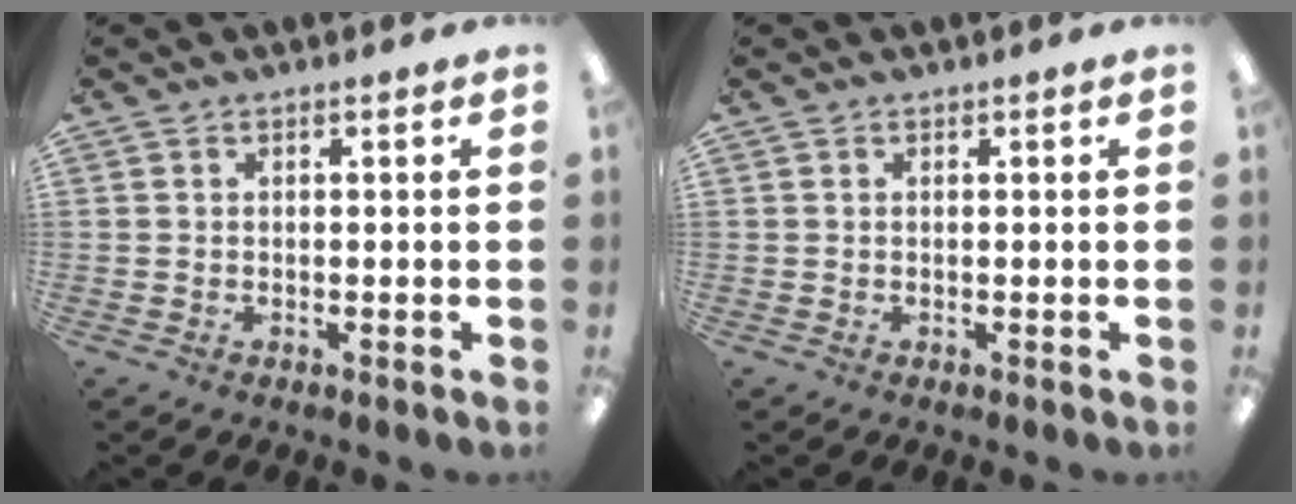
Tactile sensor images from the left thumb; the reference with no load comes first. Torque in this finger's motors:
{"motor_torque": [0.00, 0.00, -0.01, -0.01, 0.00]}